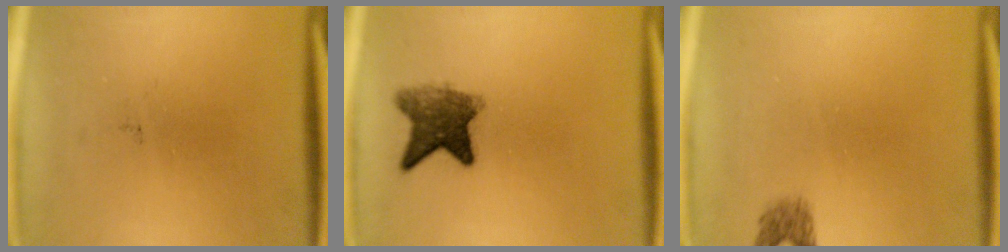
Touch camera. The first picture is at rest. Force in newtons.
{"total": 6.5}
{"total": 1.6}